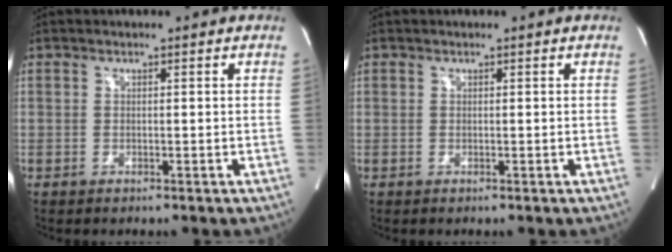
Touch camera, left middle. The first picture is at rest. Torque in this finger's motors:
{"motor_torque": [0.66, -0.79, 0.25, 0.13]}